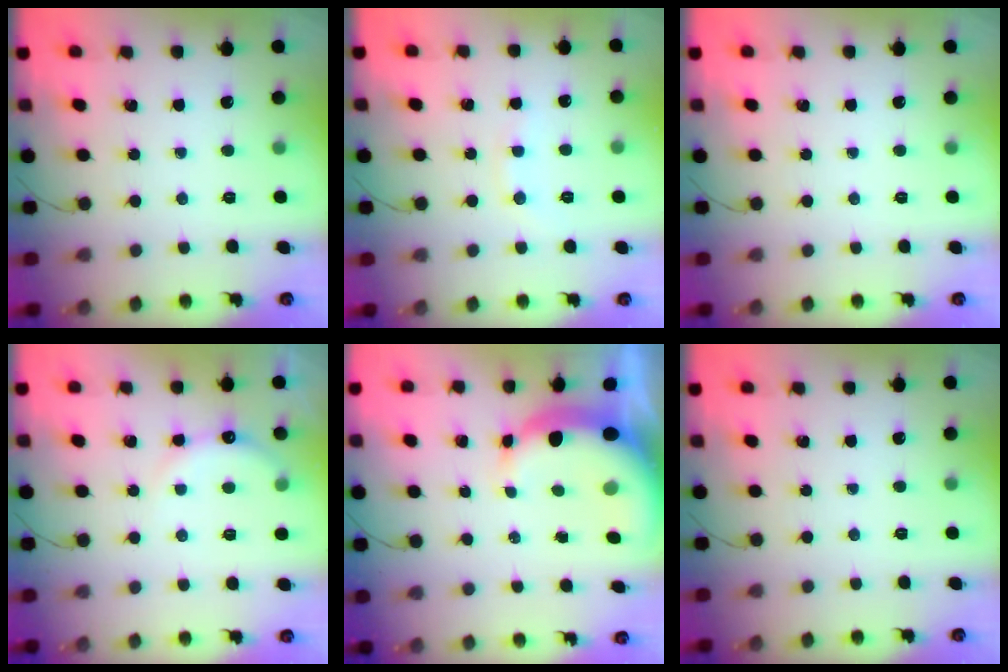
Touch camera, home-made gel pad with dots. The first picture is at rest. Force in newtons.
{"total": 4.3, "press": 4.1, "slide": 1.4}
{"total": 0.0}
{"total": 6.8, "press": 6.7, "slide": 1.3}
{"total": 8.8, "press": 8.5, "slide": 1.9}
{"total": 0.0}